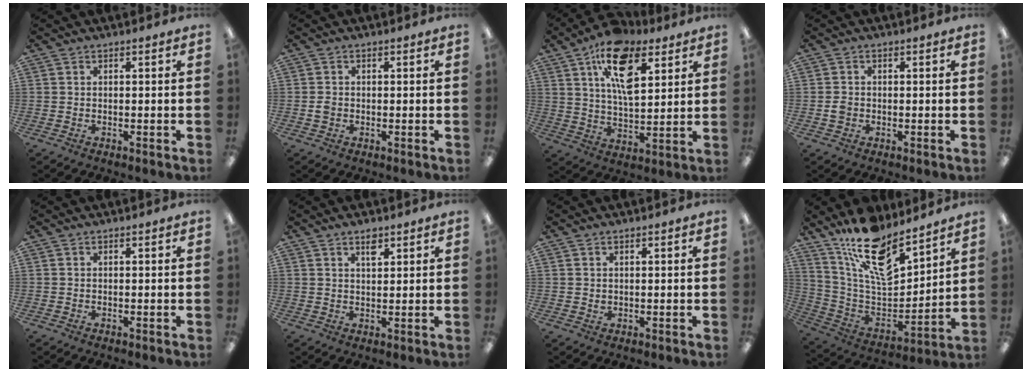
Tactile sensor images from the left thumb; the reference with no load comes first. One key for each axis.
{"total": 1.3, "fx": -0.2, "fy": 1.1, "fz": 0.6, "tx": -0.012, "ty": 0.004, "tz": -0.005}
{"total": 16.8, "fx": 8.8, "fy": 8.4, "fz": 11.6, "tx": -0.188, "ty": -0.020, "tz": 0.151}
{"total": 1.6, "fx": -0.3, "fy": 1.4, "fz": 0.8, "tx": -0.016, "ty": 0.004, "tz": -0.007}
{"total": 0.0}
{"total": 3.2, "fx": 2.3, "fy": 1.3, "fz": 1.8, "tx": -0.024, "ty": -0.004, "tz": 0.037}
{"total": 0.8, "fx": 0.5, "fy": 0.5, "fz": 0.3, "tx": -0.006, "ty": 0.001, "tz": 0.008}
{"total": 18.9, "fx": 14.4, "fy": 7.1, "fz": 9.9, "tx": -0.178, "ty": -0.102, "tz": 0.255}